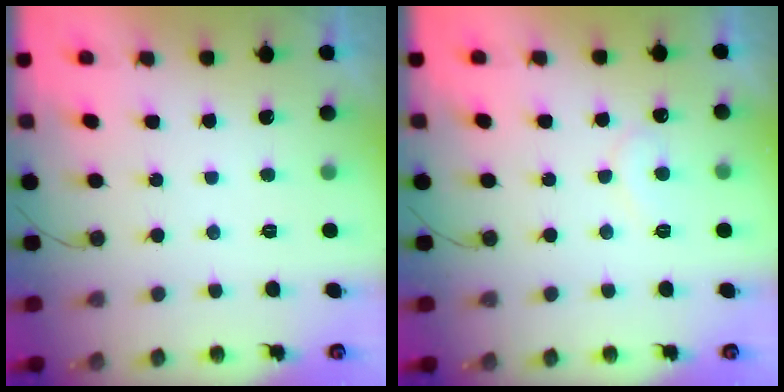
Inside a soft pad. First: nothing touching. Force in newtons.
{"total": 6.0, "press": 6.0, "slide": 0.3}